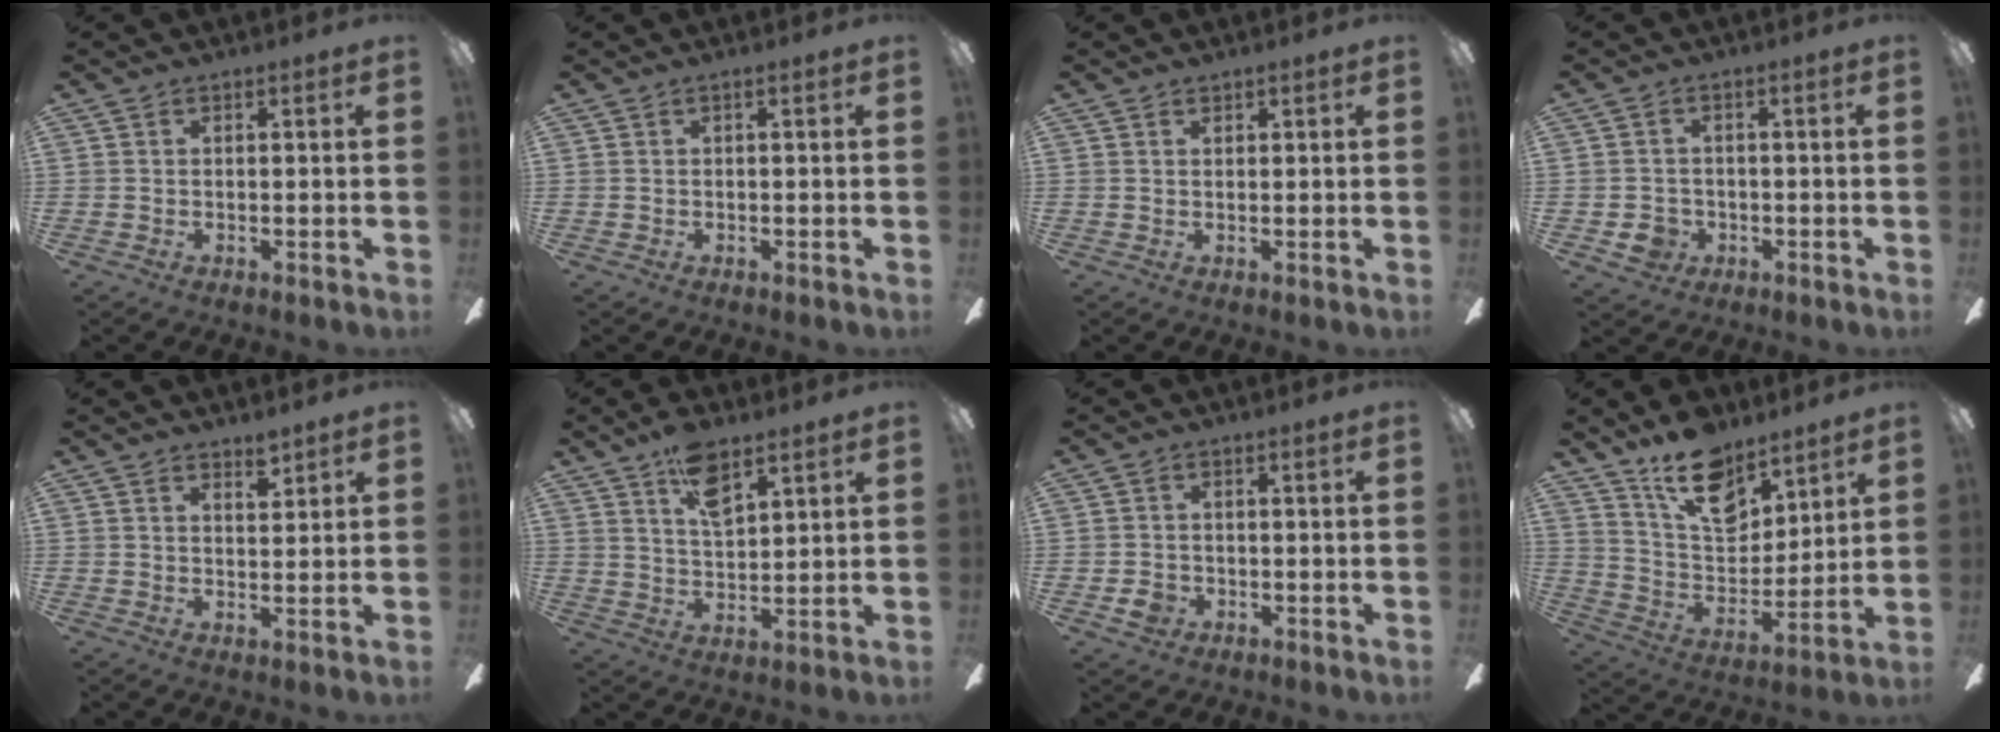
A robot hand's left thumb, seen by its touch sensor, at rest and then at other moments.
{"total": 0.0}
{"total": 0.9, "force": [0.7, 0.5, 0.2], "torque": [0.003, -0.003, 0.013]}
{"total": 4.6, "force": [-1.5, 4.1, 1.4], "torque": [-0.040, 0.009, -0.027]}
{"total": 3.6, "force": [3.1, 1.3, 1.3], "torque": [-0.007, -0.017, 0.052]}
{"total": 7.0, "force": [4.2, 3.2, 4.6], "torque": [-0.067, -0.013, 0.070]}
{"total": 3.3, "force": [-1.1, 2.8, 1.3], "torque": [-0.026, 0.005, -0.020]}
{"total": 17.0, "force": [11.8, 9.0, 8.2], "torque": [-0.132, -0.071, 0.216]}